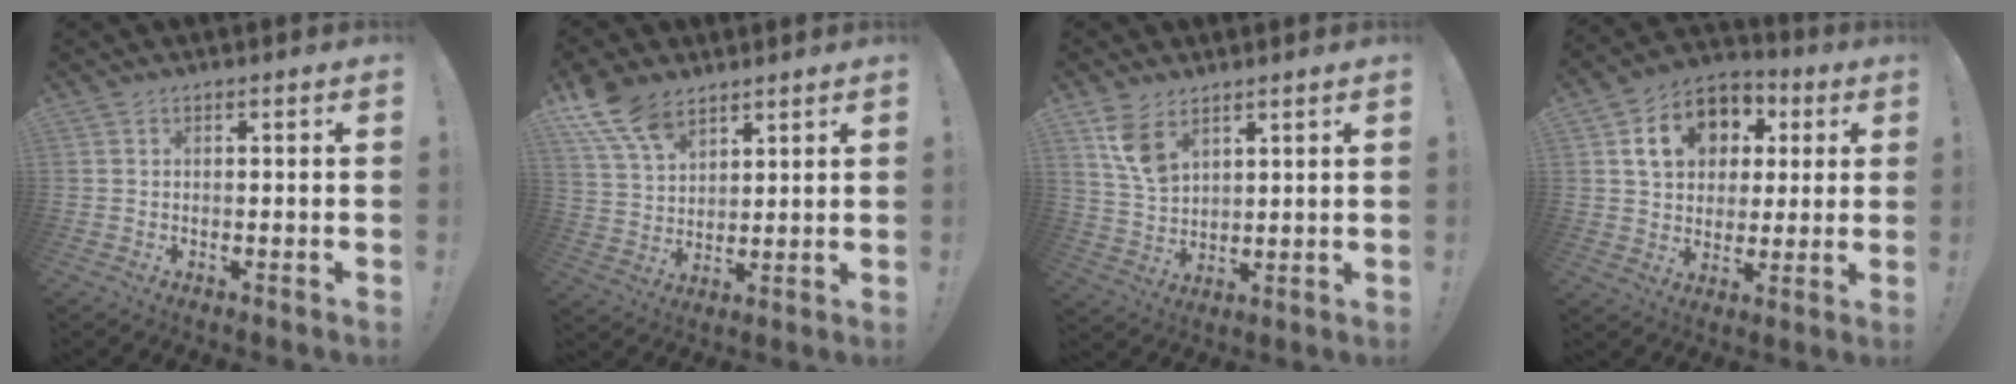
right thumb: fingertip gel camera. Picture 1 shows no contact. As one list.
[{"total": 11.6, "force": [7.9, 6.4, 5.6], "torque": [-0.116, -0.035, 0.156]}, {"total": 8.9, "force": [5.5, 5.1, 4.8], "torque": [-0.084, -0.023, 0.108]}, {"total": 15.0, "force": [4.7, 12.1, 7.6], "torque": [-0.108, -0.002, 0.096]}]